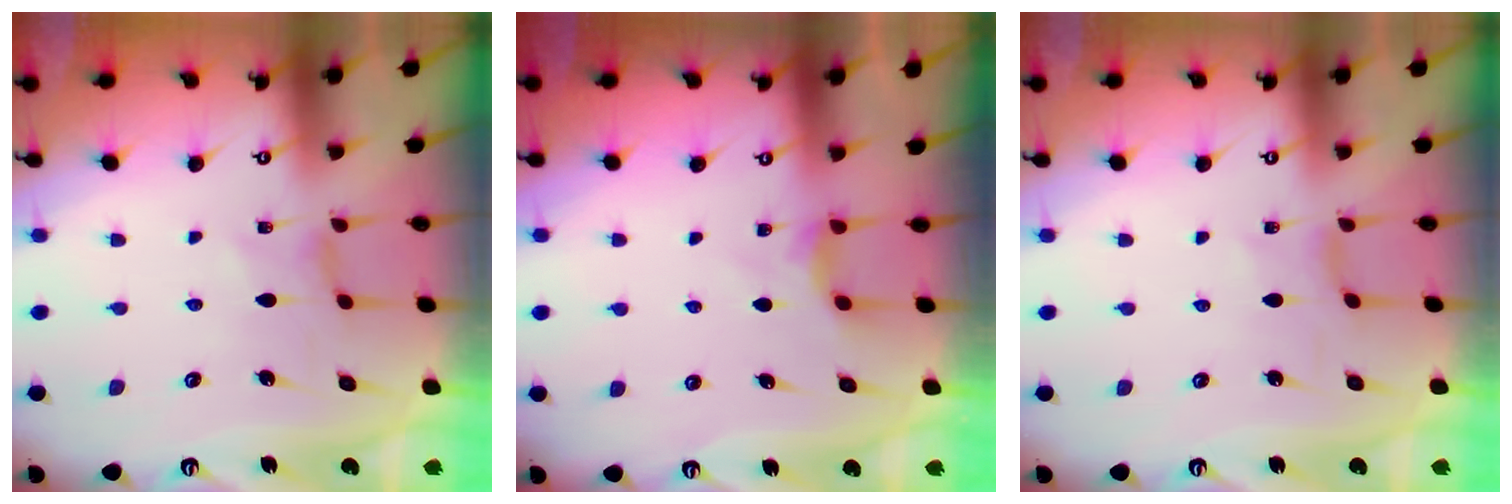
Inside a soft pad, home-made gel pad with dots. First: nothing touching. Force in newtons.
{"total": 2.8, "press": 2.8, "slide": 0.5}
{"total": 2.0, "press": 2.0, "slide": 0.3}